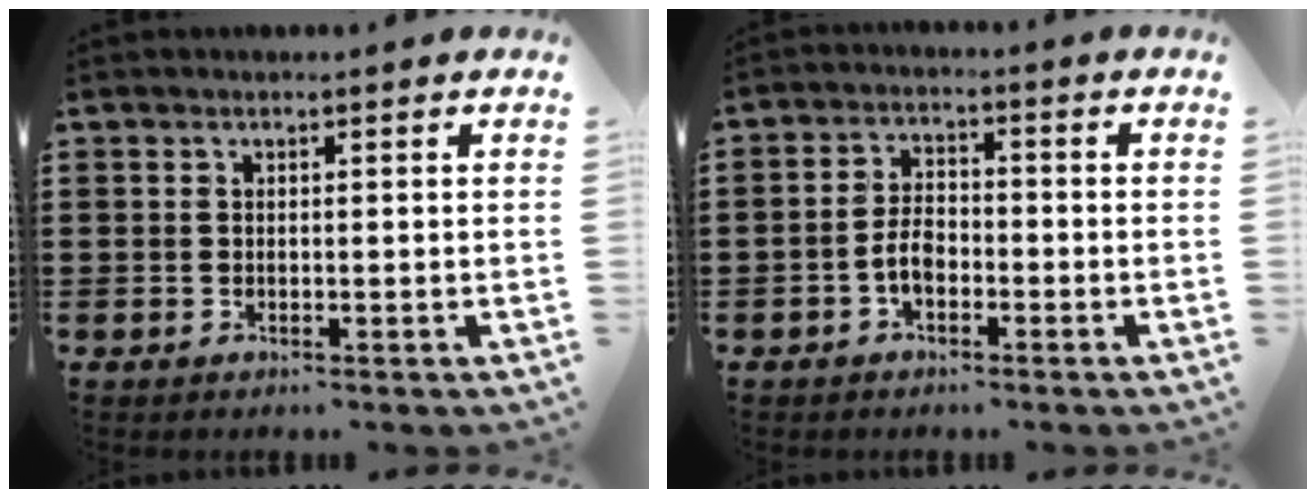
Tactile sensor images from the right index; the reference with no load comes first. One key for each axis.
{"total": 4.2, "fx": -1.6, "fy": 2.3, "fz": 3.1, "tx": -0.077, "ty": -0.002, "tz": -0.037}